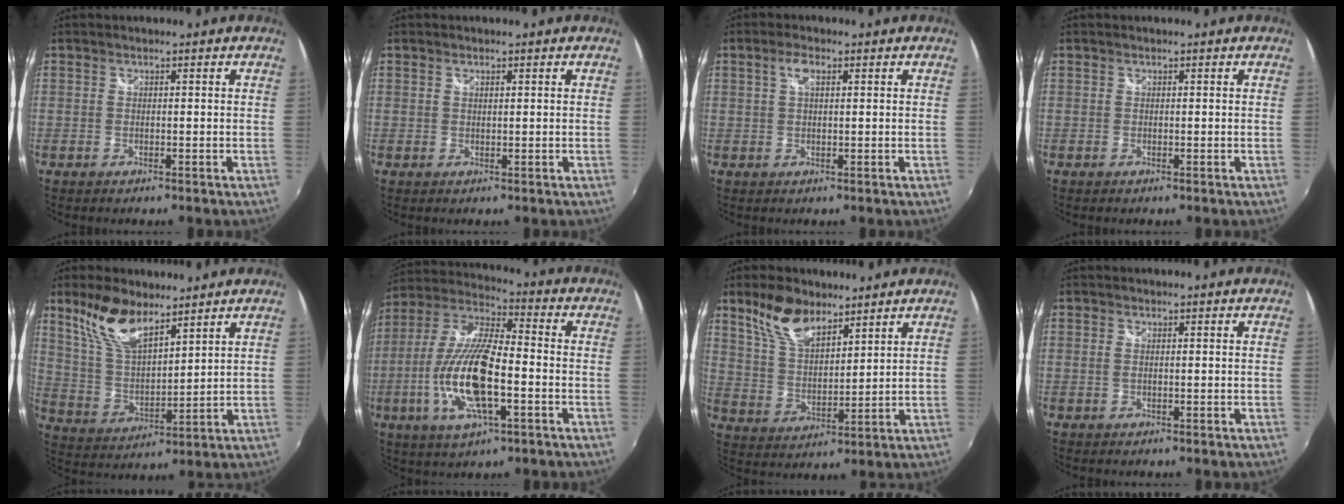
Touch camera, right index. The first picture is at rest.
{"total": 0.6, "force": [0.4, 0.2, 0.3], "torque": [-0.005, 0.001, 0.006]}
{"total": 2.6, "force": [1.0, 1.0, 2.2], "torque": [-0.042, 0.005, 0.017]}
{"total": 0.0}
{"total": 11.8, "force": [8.3, 4.5, 7.0], "torque": [-0.140, 0.011, 0.172]}
{"total": 17.6, "force": [-4.7, 5.7, 16.0], "torque": [-0.326, -0.011, -0.091]}
{"total": 10.6, "force": [7.5, 4.8, 5.7], "torque": [-0.110, 0.013, 0.152]}
{"total": 0.5, "force": [0.0, 0.1, 0.5], "torque": [-0.011, 0.000, -0.002]}